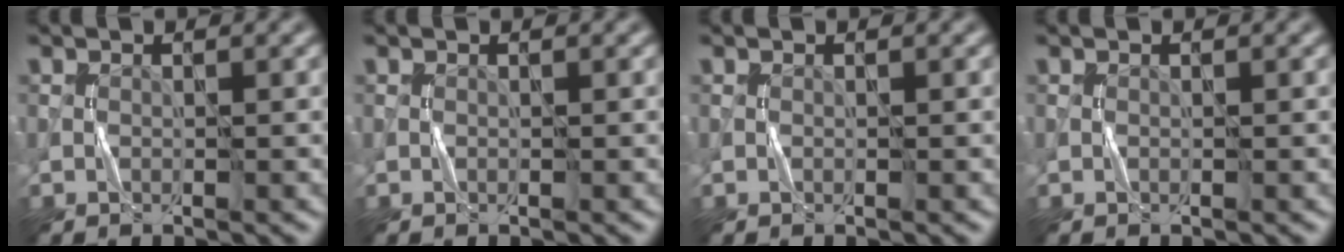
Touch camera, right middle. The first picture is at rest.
{"total": 0.0}
{"total": 0.0}
{"total": 0.0}